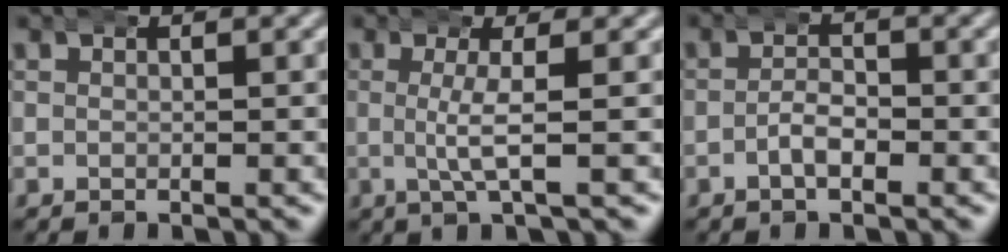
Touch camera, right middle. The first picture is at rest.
{"total": 3.0, "force": [0.4, -0.2, 3.0], "torque": [-0.056, 0.001, 0.005]}
{"total": 2.2, "force": [-1.4, 0.8, 1.5], "torque": [-0.018, 0.001, -0.030]}